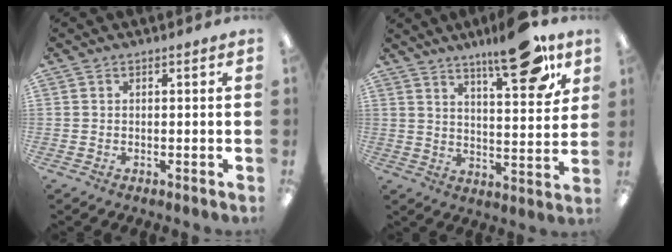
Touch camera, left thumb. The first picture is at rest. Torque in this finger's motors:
{"motor_torque": [-0.04, 0.32, -0.09, 0.08, 0.07]}